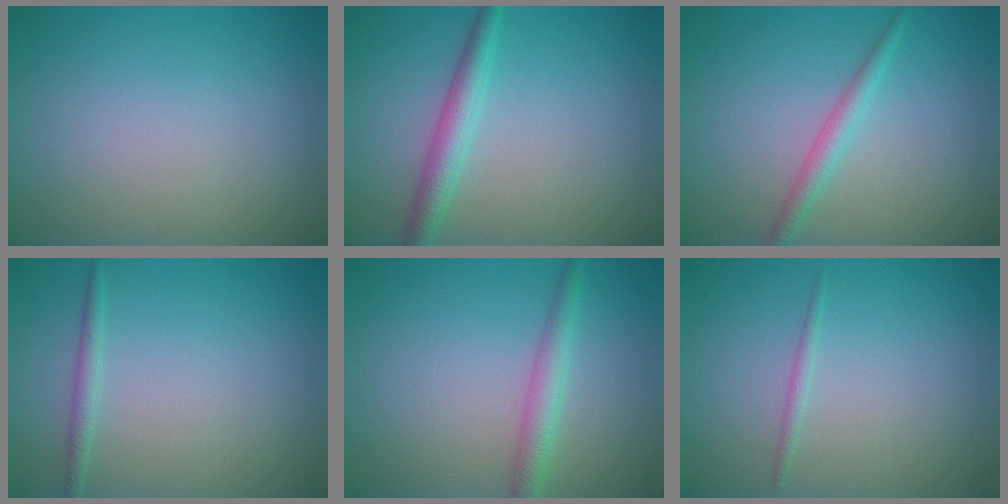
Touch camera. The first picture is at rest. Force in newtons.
{"total": 2.7, "press": 2.7, "slide": 0.1}
{"total": 1.9, "press": 1.9, "slide": 0.1}
{"total": 1.1, "press": 1.1, "slide": 0.1}
{"total": 2.4, "press": 2.4, "slide": 0.1}
{"total": 0.7, "press": 0.7, "slide": 0.0}